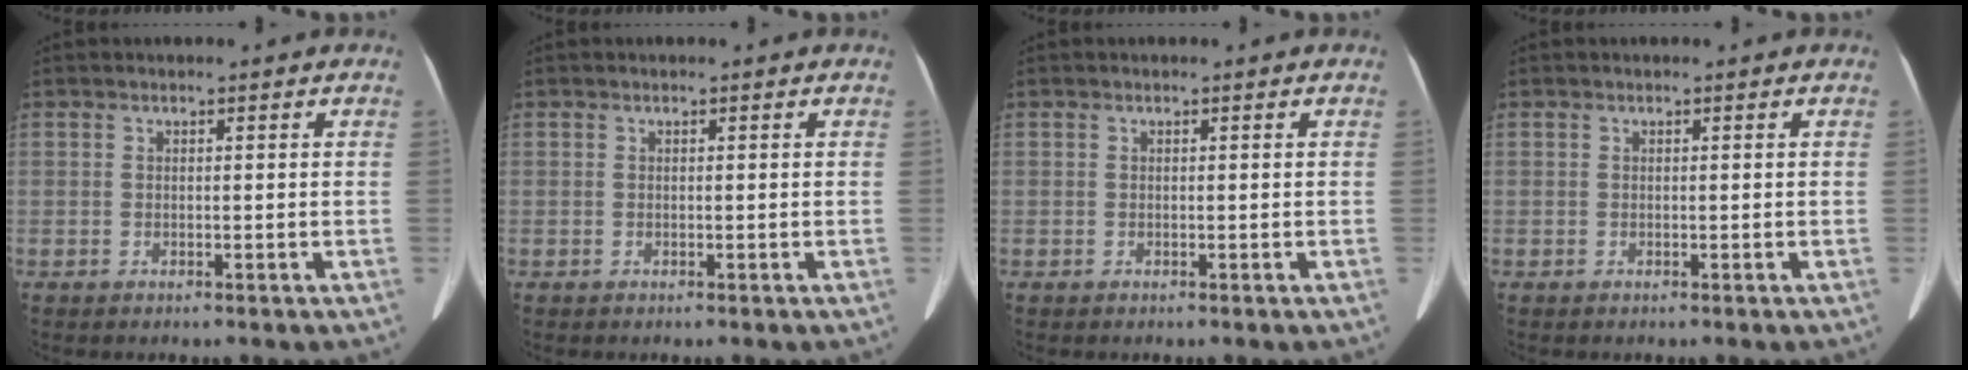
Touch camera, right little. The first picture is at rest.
{"total": 0.0}
{"total": 0.0}
{"total": 0.0}